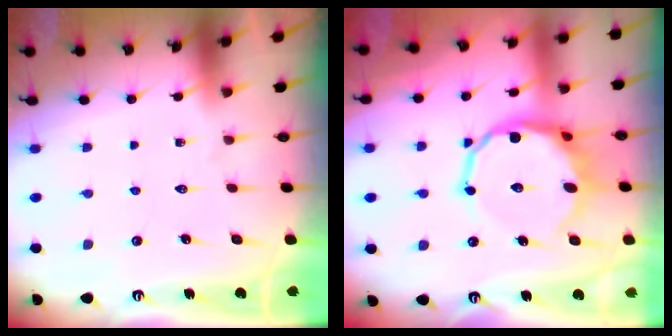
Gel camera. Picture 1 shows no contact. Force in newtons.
{"total": 11.0, "press": 10.4, "slide": 3.8}